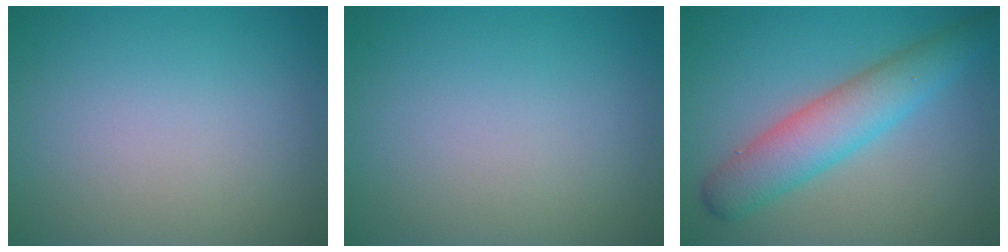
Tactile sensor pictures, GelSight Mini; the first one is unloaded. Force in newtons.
{"total": 0.0}
{"total": 5.3, "press": 5.3, "slide": 0.1}